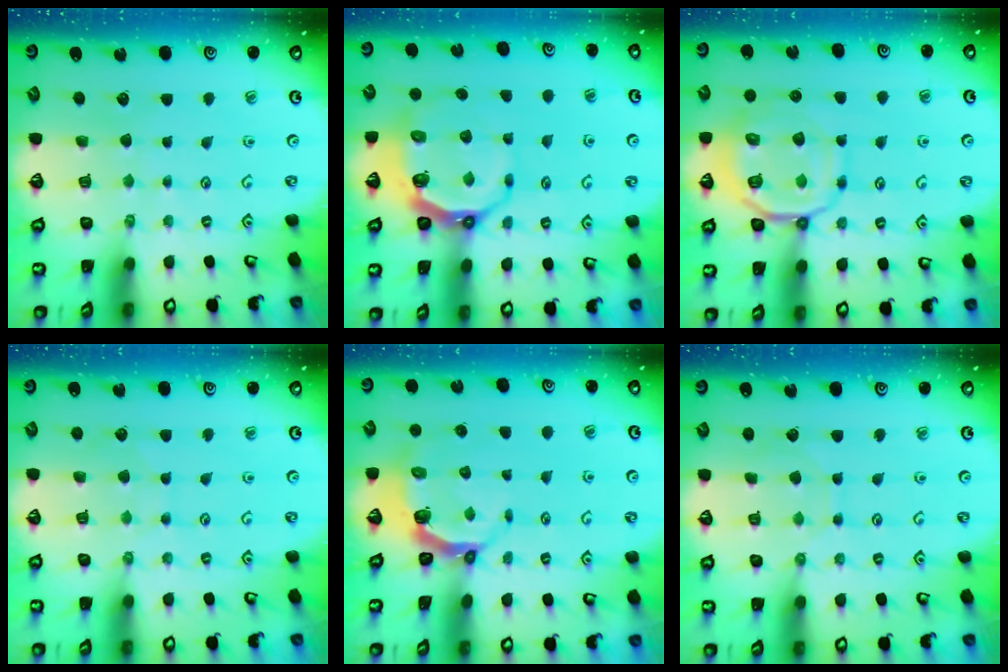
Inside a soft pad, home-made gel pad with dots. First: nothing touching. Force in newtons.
{"total": 8.7, "press": 7.7, "slide": 4.1}
{"total": 12.0, "press": 11.9, "slide": 1.8}
{"total": 5.1, "press": 5.1, "slide": 0.5}
{"total": 4.4, "press": 3.1, "slide": 3.2}
{"total": 5.0, "press": 4.9, "slide": 0.5}